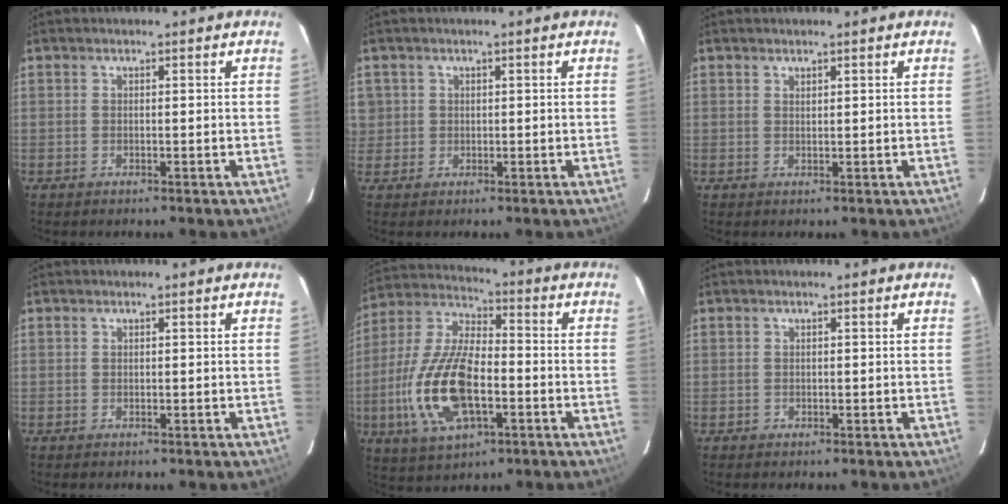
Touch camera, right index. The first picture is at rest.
{"total": 2.7, "force": [0.5, 2.7, 0.0], "torque": [0.013, 0.013, 0.008]}
{"total": 0.7, "force": [0.6, 0.2, 0.2], "torque": [-0.003, 0.001, 0.012]}
{"total": 0.0}
{"total": 18.5, "force": [-5.0, 8.2, 15.8], "torque": [-0.341, -0.008, -0.091]}
{"total": 0.8, "force": [-0.2, 0.7, -0.1], "torque": [0.003, 0.002, -0.002]}